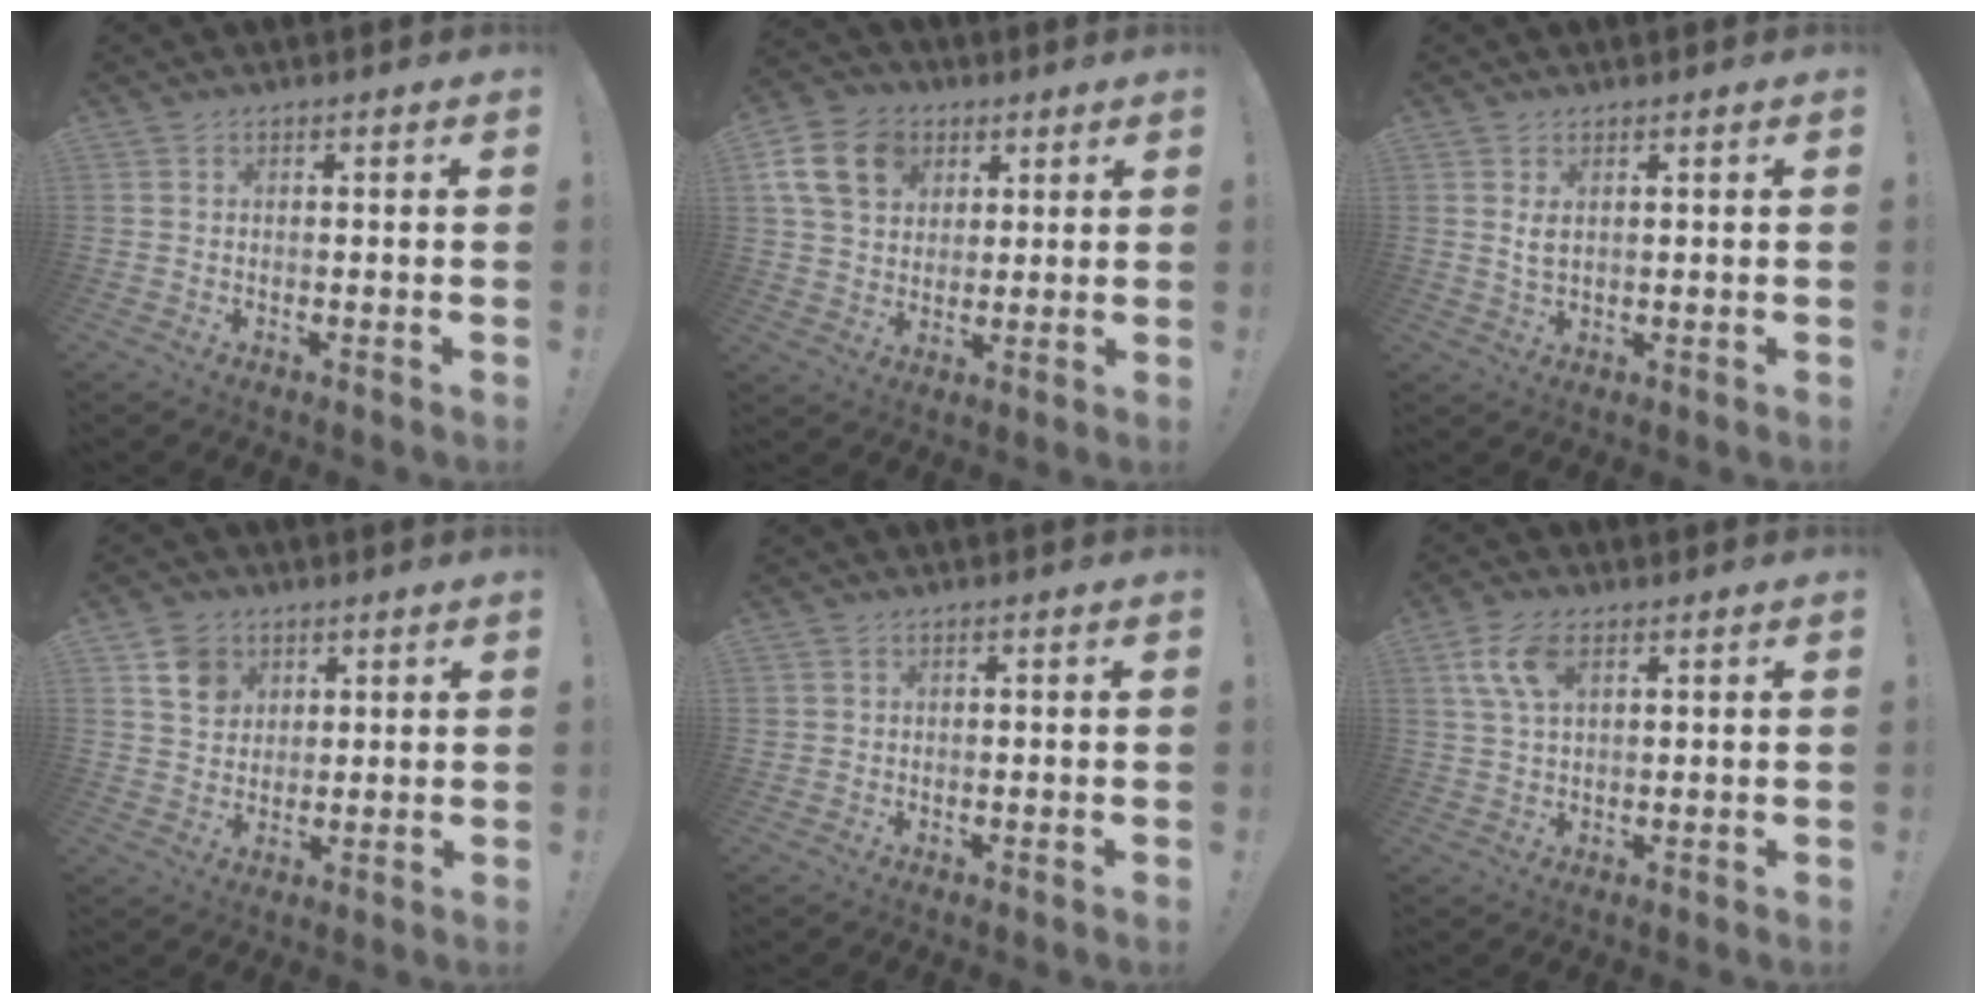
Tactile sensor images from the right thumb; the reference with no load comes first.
{"total": 15.6, "force": [5.7, 12.1, 8.1], "torque": [-0.129, -0.017, 0.115]}
{"total": 3.0, "force": [0.9, 1.4, 2.5], "torque": [-0.040, -0.002, 0.014]}
{"total": 8.2, "force": [4.3, 6.6, 2.4], "torque": [-0.025, -0.025, 0.085]}
{"total": 1.5, "force": [0.7, 1.4, 0.2], "torque": [0.005, -0.004, 0.012]}
{"total": 8.5, "force": [3.3, 4.3, 6.6], "torque": [-0.132, 0.000, 0.062]}